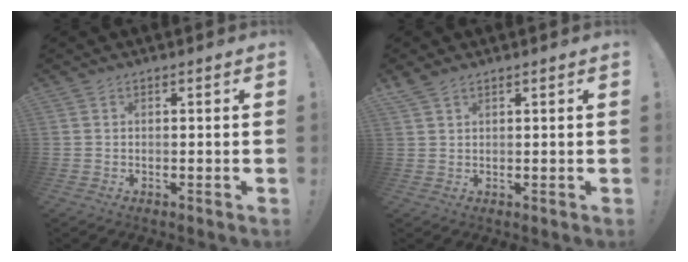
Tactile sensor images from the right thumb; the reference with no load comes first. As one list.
[{"total": 2.7, "force": [2.2, 1.0, 1.2], "torque": [-0.025, -0.009, 0.042]}]